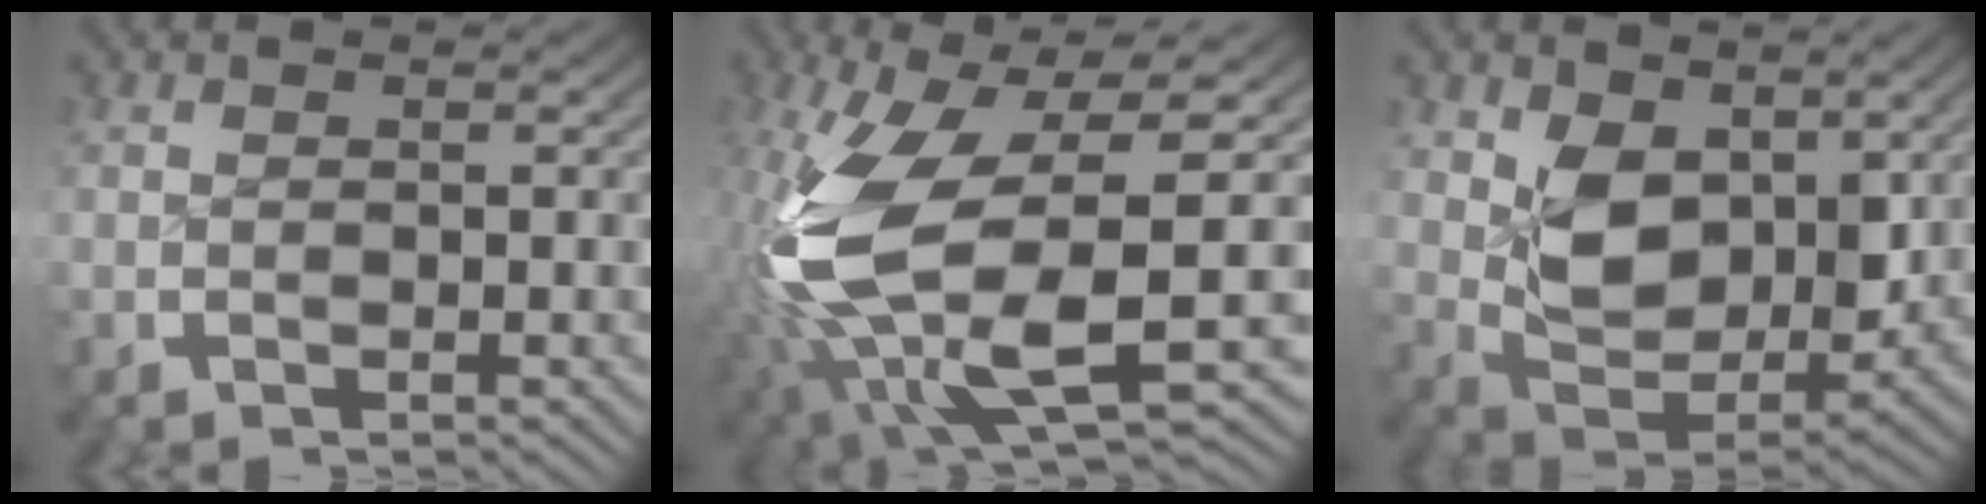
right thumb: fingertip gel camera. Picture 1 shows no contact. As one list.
[{"total": 19.0, "force": [-2.4, 11.1, 15.3], "torque": [-0.357, -0.065, 0.002]}, {"total": 7.4, "force": [1.0, 4.7, 5.7], "torque": [-0.134, -0.040, 0.027]}]